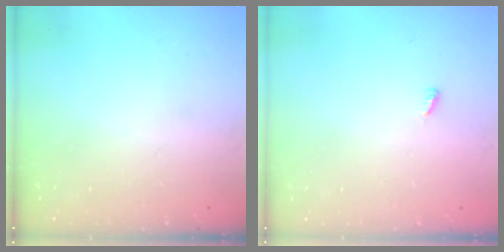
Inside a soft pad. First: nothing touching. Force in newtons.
{"total": 2.9, "press": 2.9, "slide": 0.2}